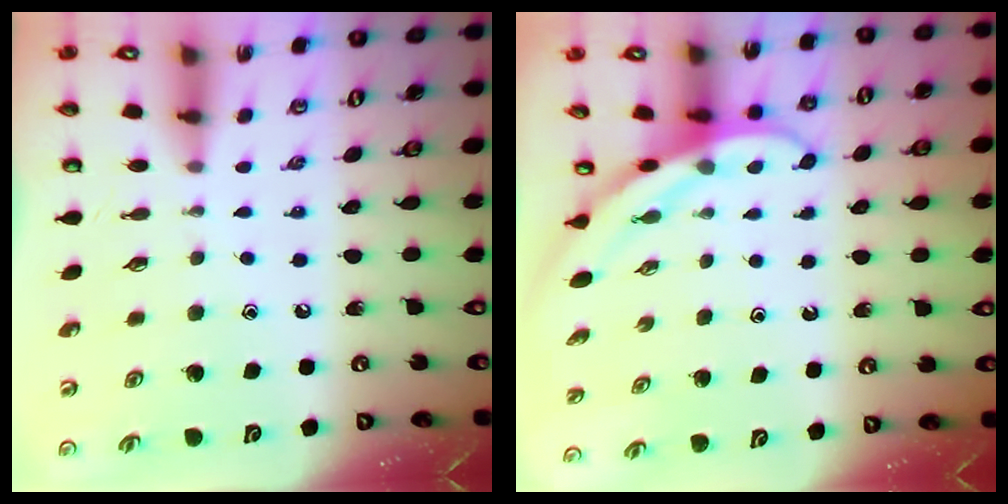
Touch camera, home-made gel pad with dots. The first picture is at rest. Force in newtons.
{"total": 4.0, "press": 4.0, "slide": 0.4}